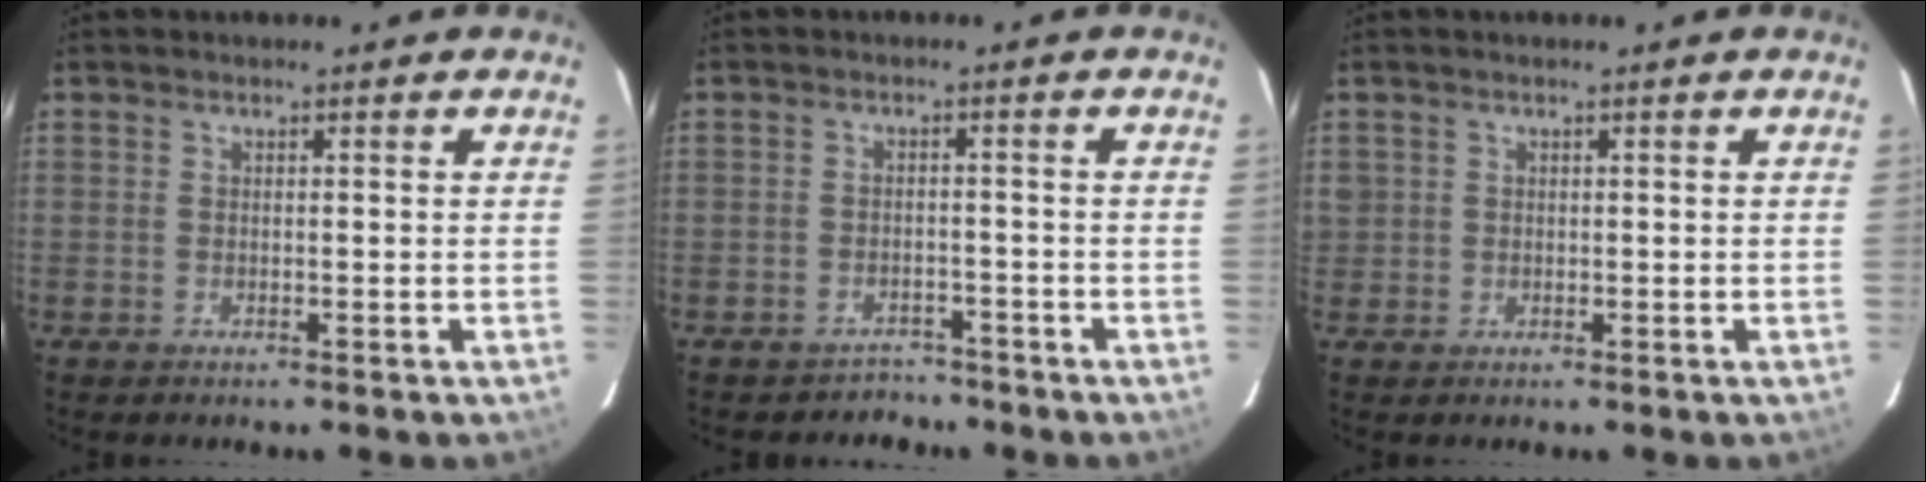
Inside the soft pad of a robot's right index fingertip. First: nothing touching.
{"total": 4.5, "force": [-3.7, 2.6, -0.2], "torque": [-0.004, 0.017, -0.053]}
{"total": 1.6, "force": [0.2, 1.6, 0.0], "torque": [0.005, 0.000, 0.003]}